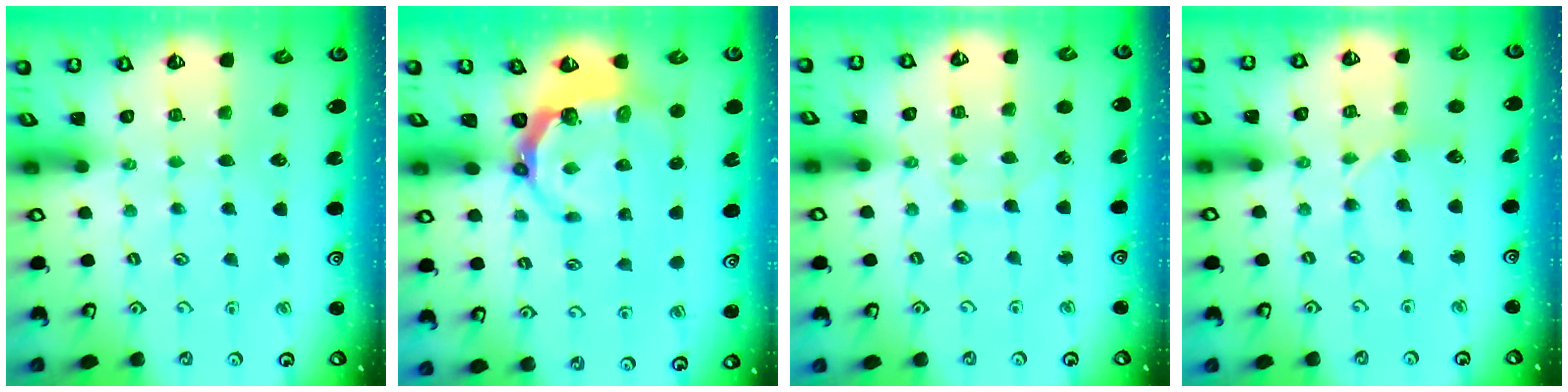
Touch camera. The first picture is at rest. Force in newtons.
{"total": 6.8, "press": 5.7, "slide": 3.8}
{"total": 5.0, "press": 5.0, "slide": 0.5}
{"total": 2.2, "press": 2.2, "slide": 0.3}